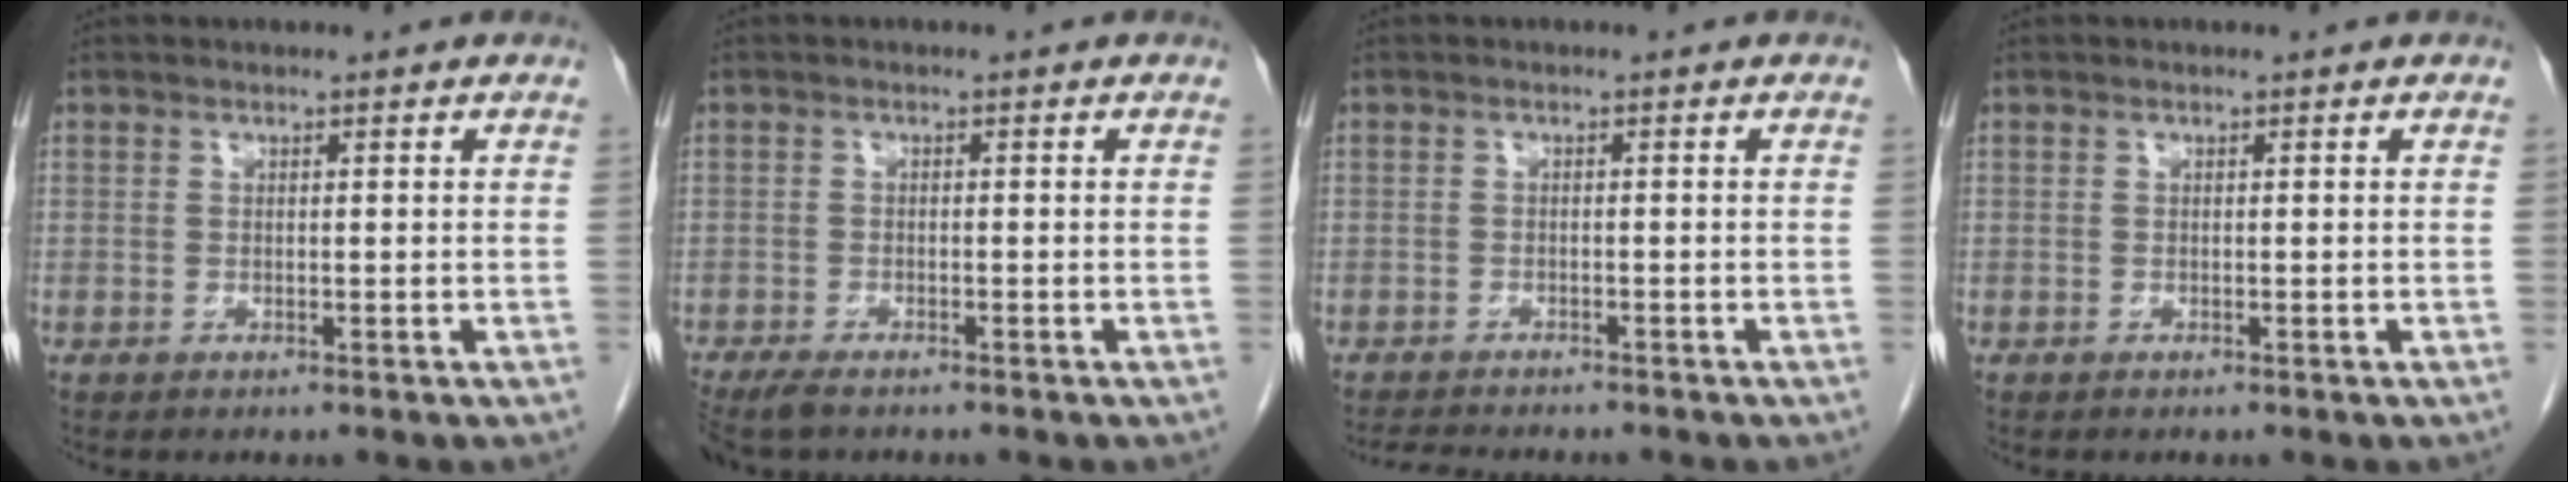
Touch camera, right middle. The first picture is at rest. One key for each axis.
{"total": 4.7, "fx": -3.9, "fy": 1.3, "fz": 2.4, "tx": -0.043, "ty": -0.012, "tz": -0.066}
{"total": 6.0, "fx": -5.5, "fy": 1.0, "fz": 2.3, "tx": -0.037, "ty": -0.012, "tz": -0.081}
{"total": 0.0}